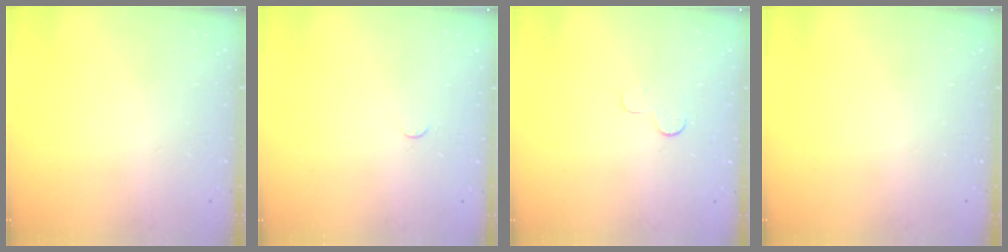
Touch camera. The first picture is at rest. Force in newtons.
{"total": 3.2, "press": 3.2, "slide": 0.4}
{"total": 3.8, "press": 3.7, "slide": 0.3}
{"total": 0.0}